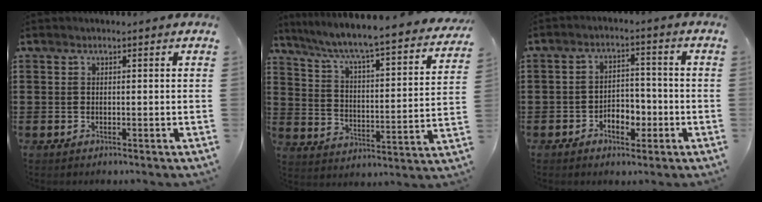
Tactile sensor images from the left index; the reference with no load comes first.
{"total": 5.4, "force": [4.7, -0.5, 2.6], "torque": [-0.074, -0.050, 0.068]}
{"total": 4.3, "force": [-2.1, 2.7, 2.6], "torque": [-0.040, 0.004, -0.043]}